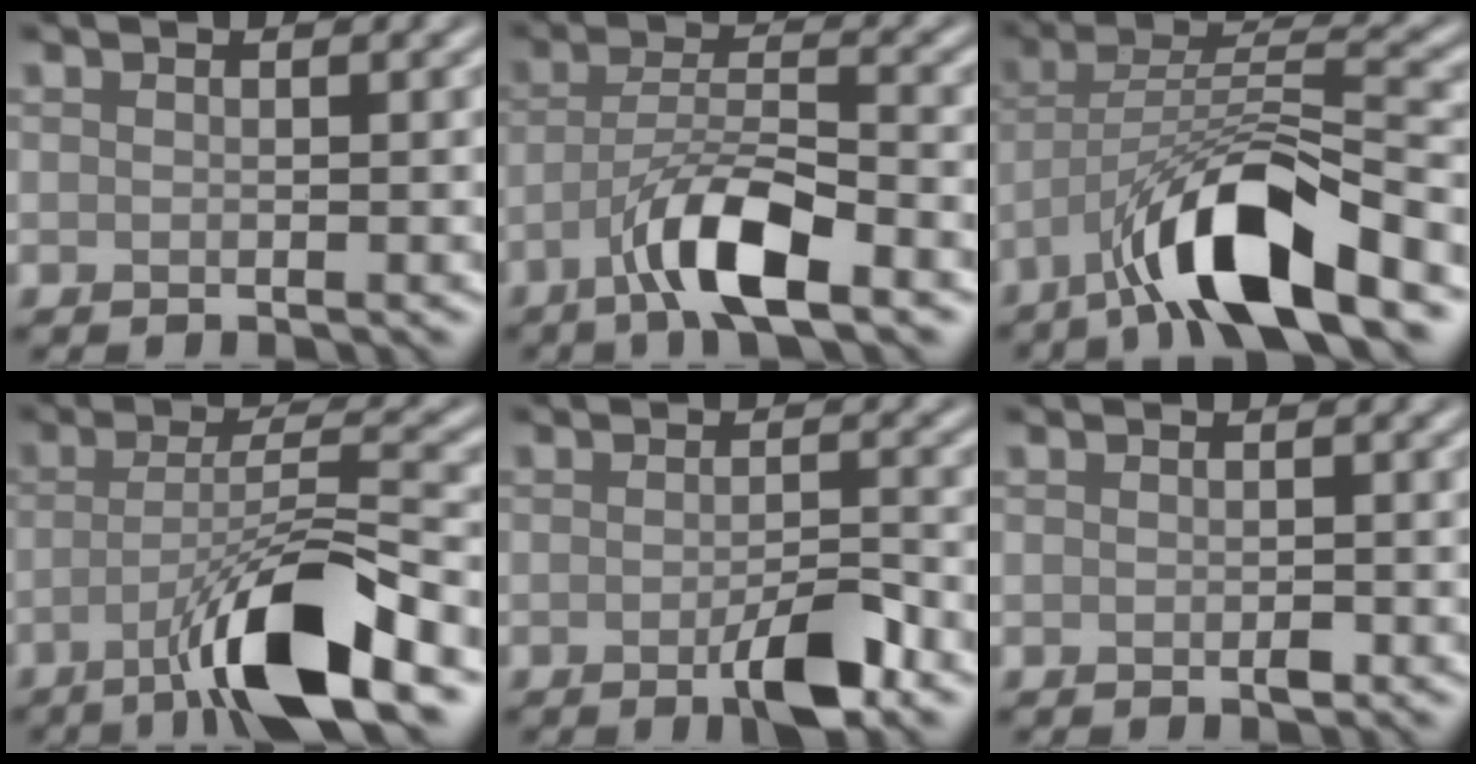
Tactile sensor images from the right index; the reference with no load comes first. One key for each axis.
{"total": 6.4, "fx": -3.5, "fy": 1.5, "fz": 5.1, "tx": -0.096, "ty": 0.006, "tz": -0.068}
{"total": 9.8, "fx": -6.3, "fy": 2.0, "fz": 7.3, "tx": -0.130, "ty": 0.012, "tz": -0.115}
{"total": 8.9, "fx": -4.9, "fy": 1.3, "fz": 7.3, "tx": -0.123, "ty": 0.008, "tz": -0.089}
{"total": 3.7, "fx": -1.9, "fy": 1.0, "fz": 3.1, "tx": -0.054, "ty": -0.001, "tz": -0.033}
{"total": 0.7, "fx": -0.2, "fy": 0.4, "fz": 0.6, "tx": -0.009, "ty": -0.001, "tz": -0.002}